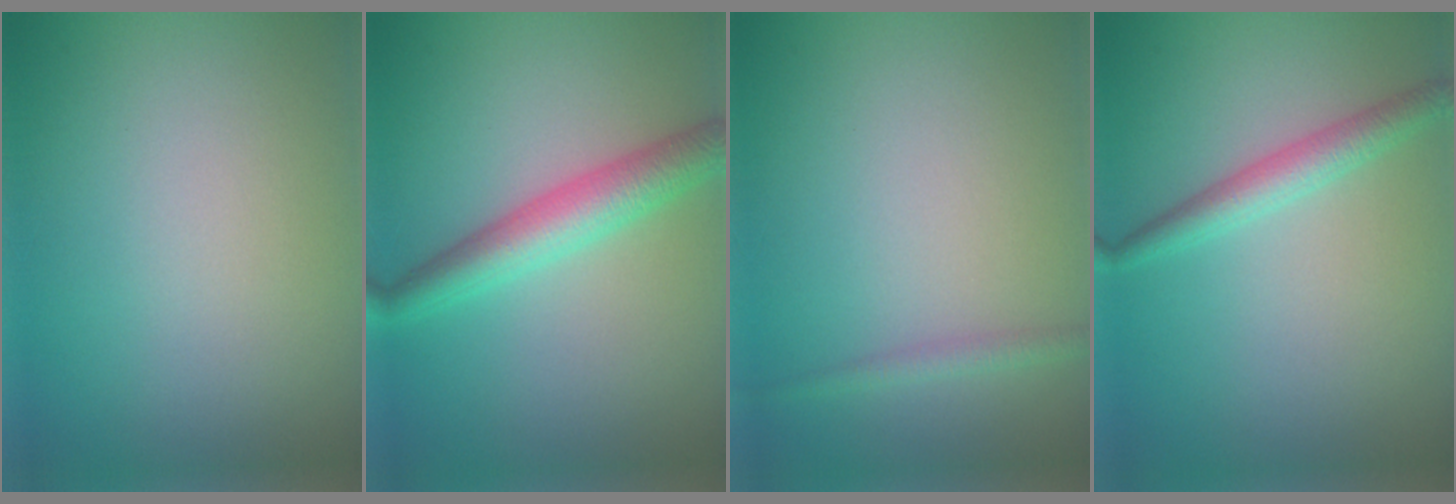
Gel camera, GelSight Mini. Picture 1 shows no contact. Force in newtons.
{"total": 4.2, "press": 4.2, "slide": 0.1}
{"total": 1.2, "press": 1.2, "slide": 0.1}
{"total": 2.5, "press": 2.5, "slide": 0.0}